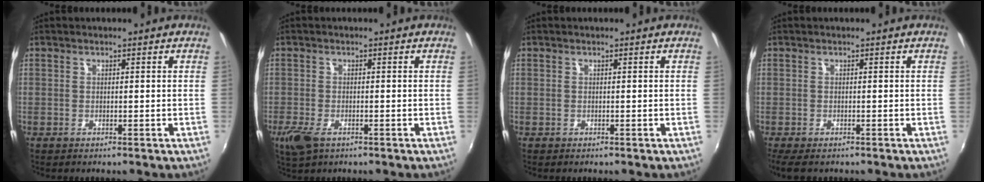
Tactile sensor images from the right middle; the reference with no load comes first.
{"total": 4.7, "force": [-2.7, 2.2, 3.1], "torque": [-0.075, -0.014, -0.050]}
{"total": 0.0}
{"total": 4.2, "force": [-3.0, 1.7, 2.4], "torque": [-0.052, -0.021, -0.051]}